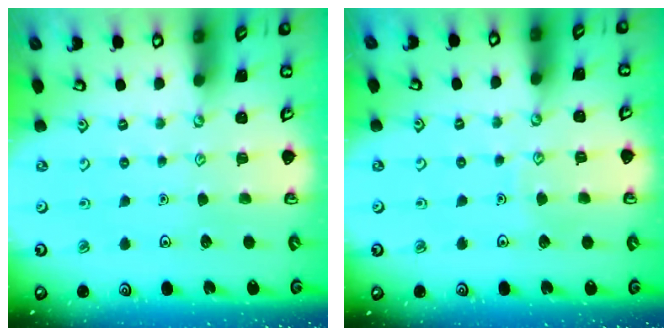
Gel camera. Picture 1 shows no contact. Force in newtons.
{"total": 4.7, "press": 4.7, "slide": 0.5}